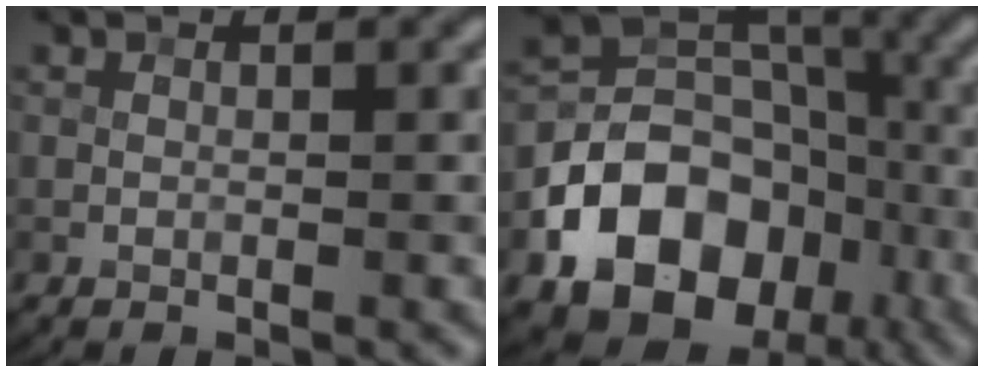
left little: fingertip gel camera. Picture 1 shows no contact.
{"total": 15.0, "force": [-6.5, 11.7, 6.9], "torque": [-0.110, -0.018, -0.136]}